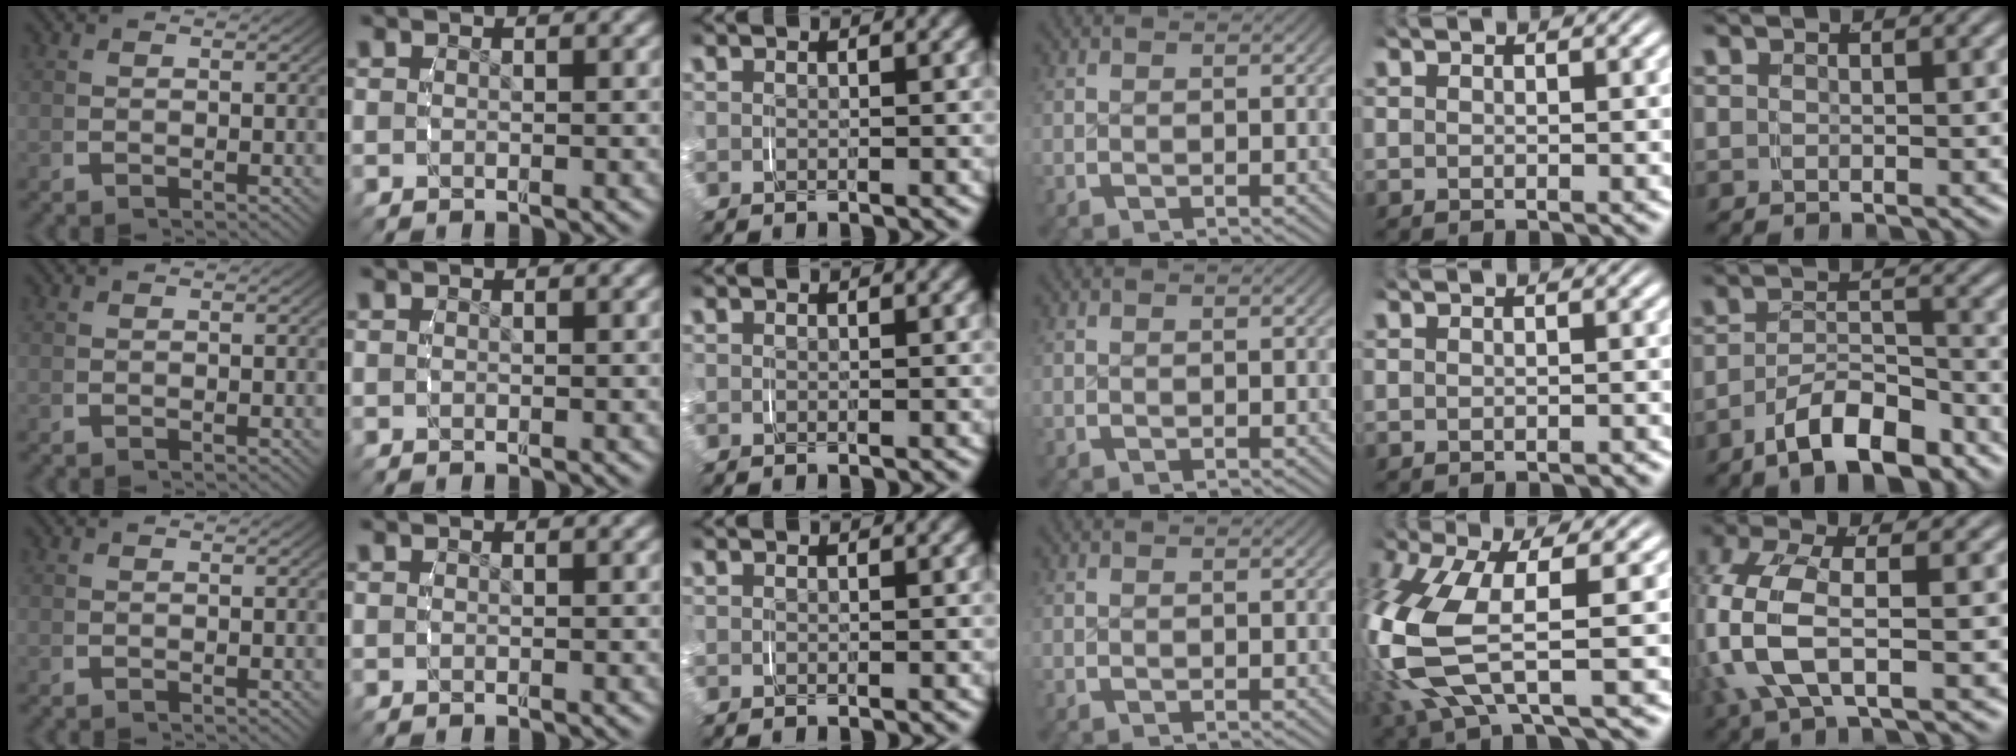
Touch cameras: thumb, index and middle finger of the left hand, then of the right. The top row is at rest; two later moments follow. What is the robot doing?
{"motion": "grasp_and_lifting", "object": "shoes"}